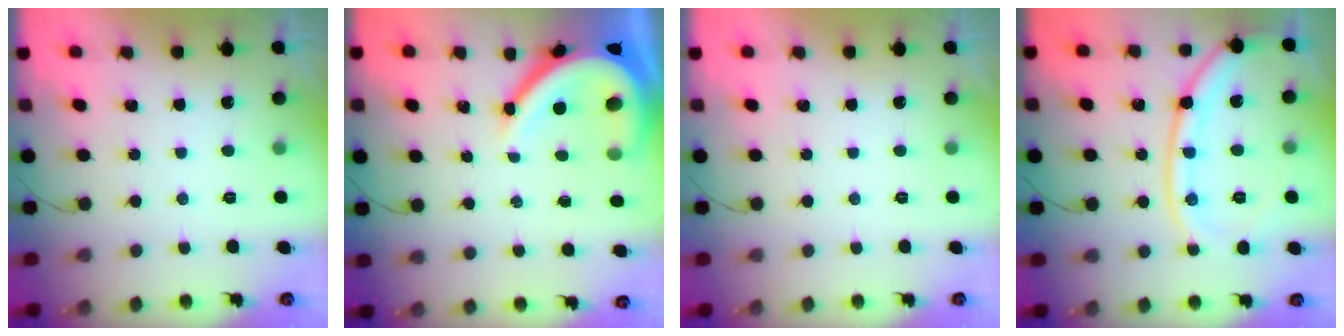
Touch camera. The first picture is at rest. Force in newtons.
{"total": 14.8, "press": 14.8, "slide": 1.6}
{"total": 0.0}
{"total": 15.2, "press": 15.1, "slide": 1.9}